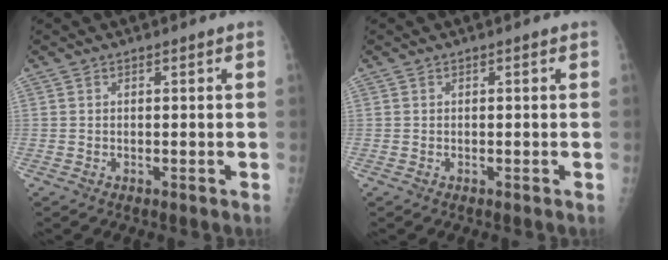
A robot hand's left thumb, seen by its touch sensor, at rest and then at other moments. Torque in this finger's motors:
{"motor_torque": [0.02, 0.02, -0.07, -0.12, 0.00]}